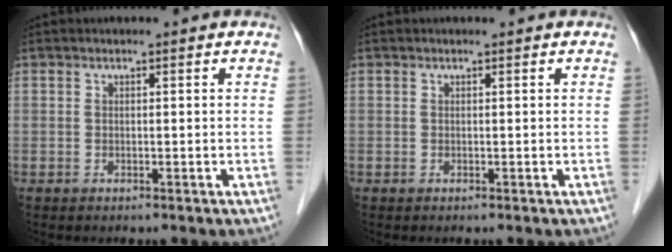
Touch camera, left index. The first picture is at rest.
{"total": 0.0}